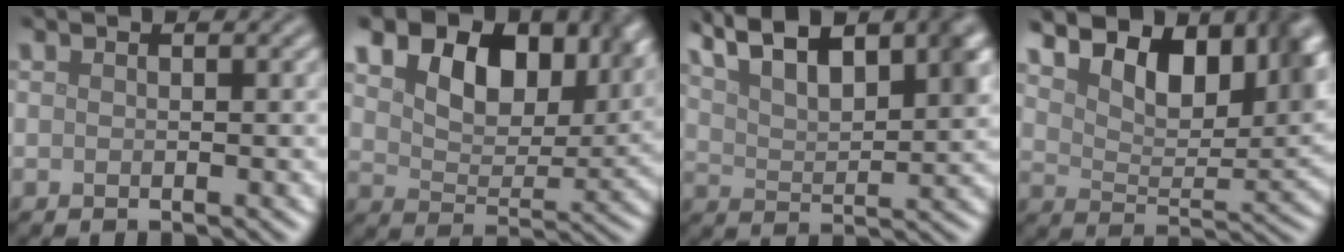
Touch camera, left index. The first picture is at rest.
{"total": 11.4, "force": [6.1, 6.8, 6.9], "torque": [-0.106, 0.010, 0.091]}
{"total": 9.4, "force": [5.7, 3.4, 6.7], "torque": [-0.105, 0.024, 0.089]}
{"total": 10.4, "force": [6.5, 4.7, 6.7], "torque": [-0.095, 0.010, 0.098]}